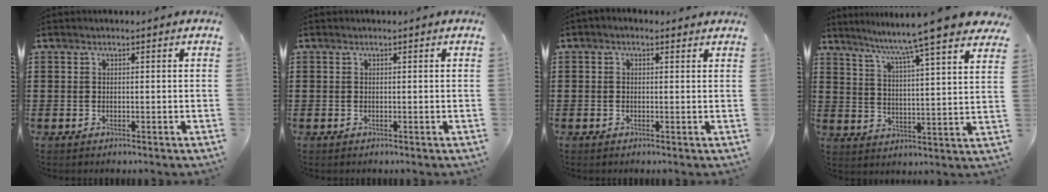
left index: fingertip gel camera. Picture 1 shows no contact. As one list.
[{"total": 0.0}, {"total": 1.0, "force": [-0.1, 0.9, 0.4], "torque": [-0.011, 0.005, -0.003]}, {"total": 8.0, "force": [7.0, -1.5, 3.6], "torque": [-0.091, -0.053, 0.107]}]